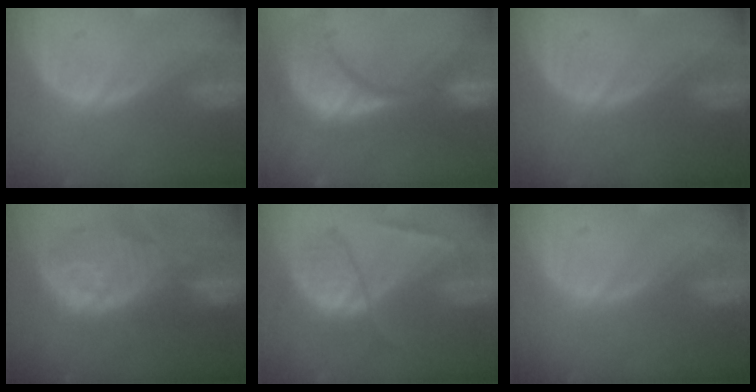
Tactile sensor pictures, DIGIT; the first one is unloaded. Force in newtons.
{"total": 15.3, "press": 12.1, "slide": 9.5}
{"total": 0.0}
{"total": 12.1, "press": 10.9, "slide": 5.3}
{"total": 6.6, "press": 6.2, "slide": 2.4}
{"total": 0.0}